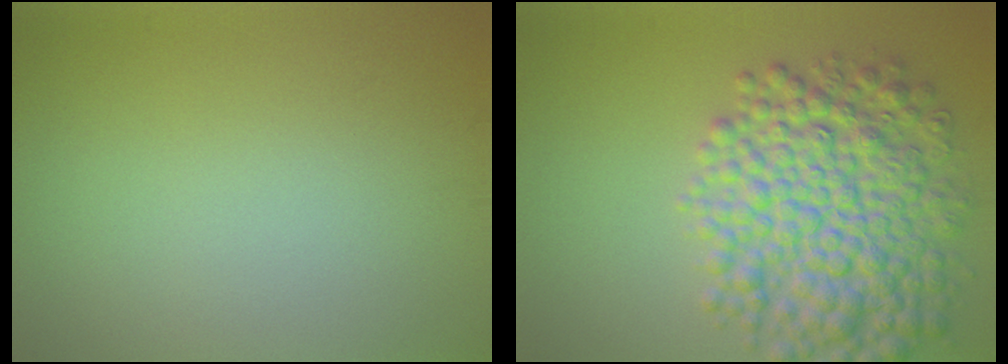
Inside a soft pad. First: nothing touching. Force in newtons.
{"total": 9.1, "press": 9.1, "slide": 0.0}